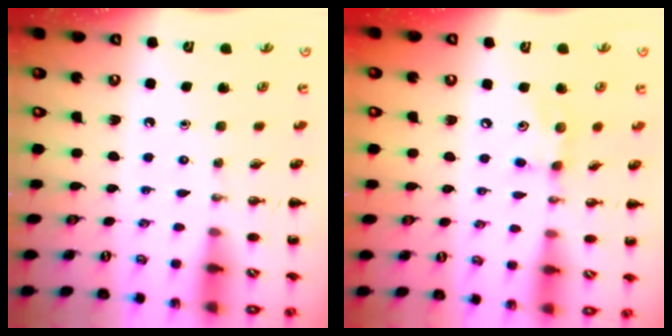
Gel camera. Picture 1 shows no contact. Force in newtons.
{"total": 5.5, "press": 5.5, "slide": 0.4}